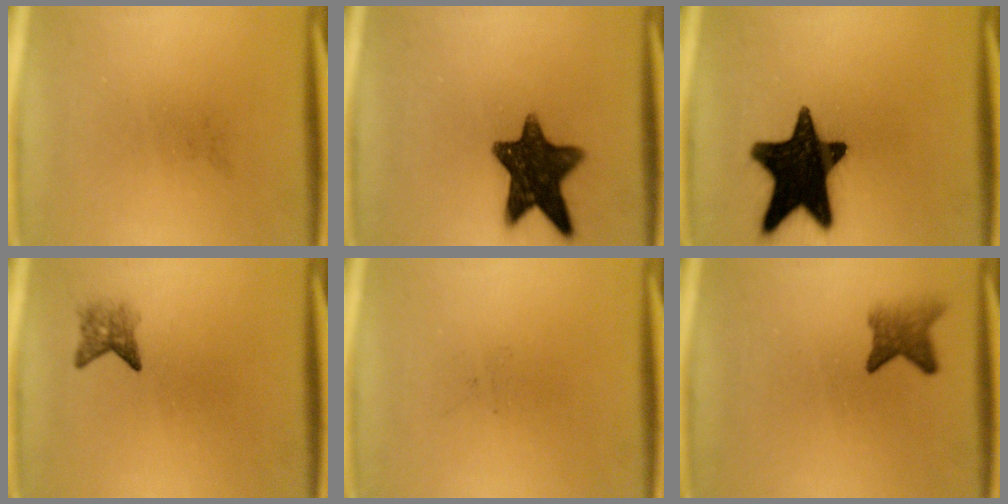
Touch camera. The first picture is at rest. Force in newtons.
{"total": 12.7}
{"total": 18.9}
{"total": 2.2}
{"total": 0.0}
{"total": 3.2}